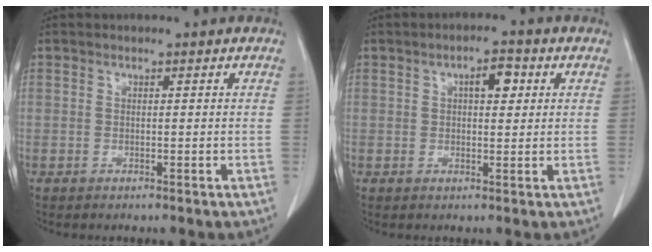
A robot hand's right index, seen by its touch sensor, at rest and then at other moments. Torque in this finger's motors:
{"motor_torque": [0.57, 0.14, 0.08, 0.05]}